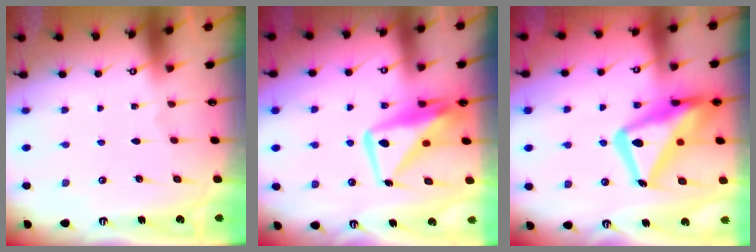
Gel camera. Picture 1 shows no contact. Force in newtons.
{"total": 12.8, "press": 12.7, "slide": 1.0}
{"total": 20.9, "press": 20.8, "slide": 1.8}